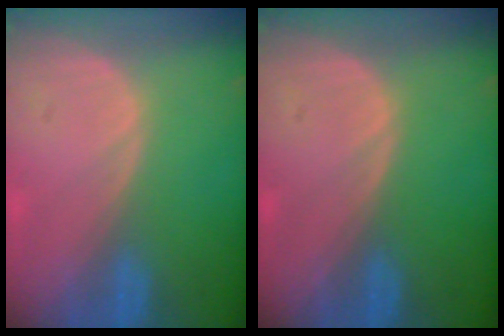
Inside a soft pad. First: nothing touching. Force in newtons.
{"total": 0.0}